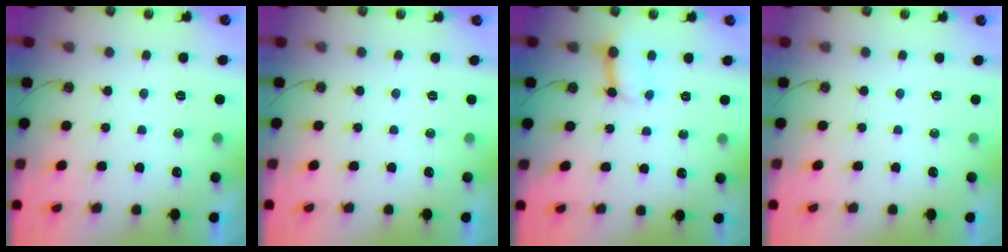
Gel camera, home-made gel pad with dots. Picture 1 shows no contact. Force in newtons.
{"total": 0.0}
{"total": 5.9, "press": 5.9, "slide": 0.7}
{"total": 0.0}